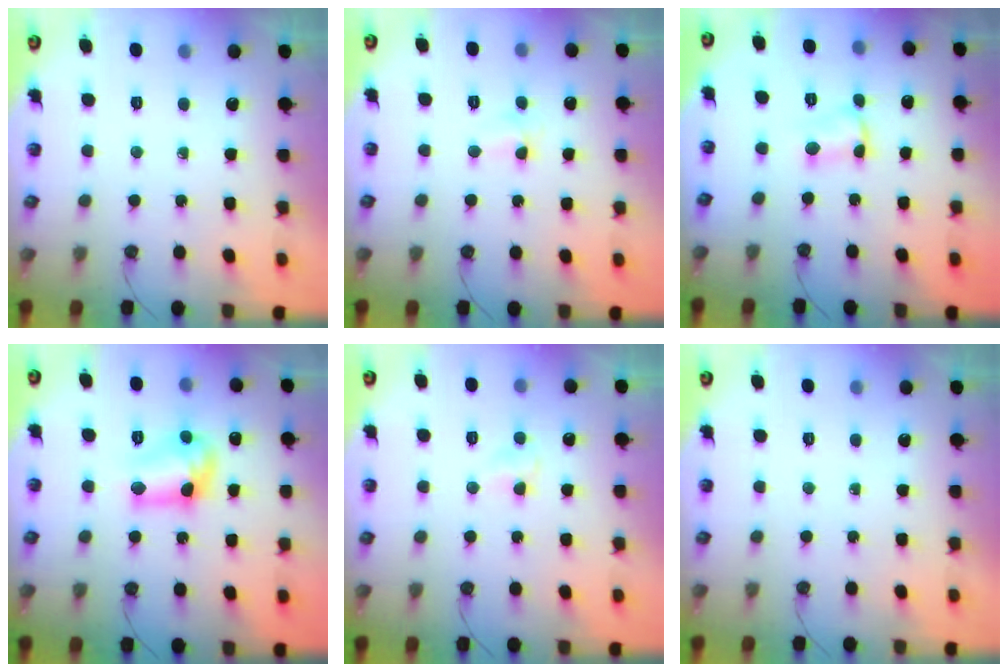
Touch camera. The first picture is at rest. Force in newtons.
{"total": 4.9, "press": 4.8, "slide": 0.7}
{"total": 2.6, "press": 2.6, "slide": 0.5}
{"total": 11.8, "press": 11.8, "slide": 0.7}
{"total": 3.0, "press": 2.9, "slide": 0.3}
{"total": 0.0}